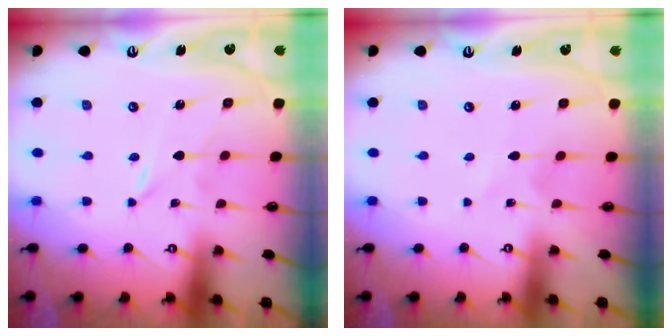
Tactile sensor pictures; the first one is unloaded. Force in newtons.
{"total": 2.0, "press": 2.0, "slide": 0.3}